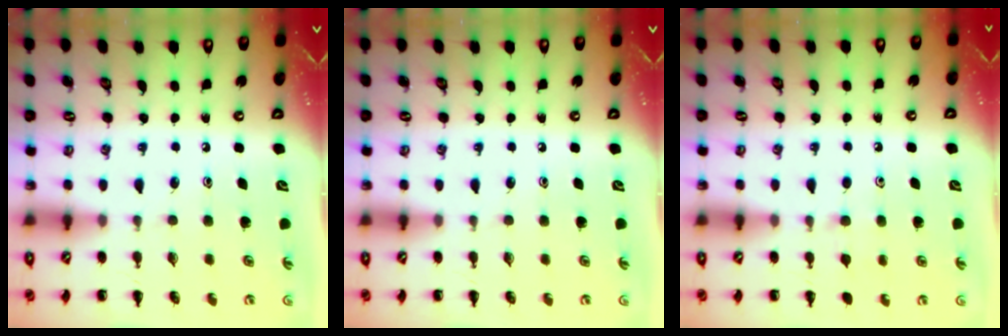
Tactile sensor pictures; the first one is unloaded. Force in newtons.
{"total": 0.0}
{"total": 5.5, "press": 5.1, "slide": 2.0}